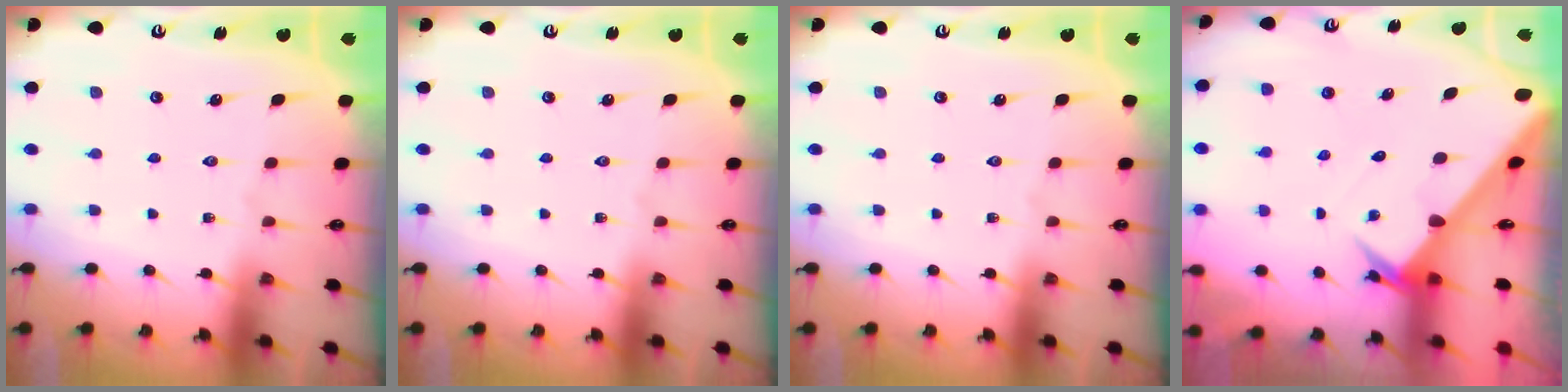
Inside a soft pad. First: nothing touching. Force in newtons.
{"total": 0.0}
{"total": 0.0}
{"total": 3.0, "press": 3.0, "slide": 0.1}